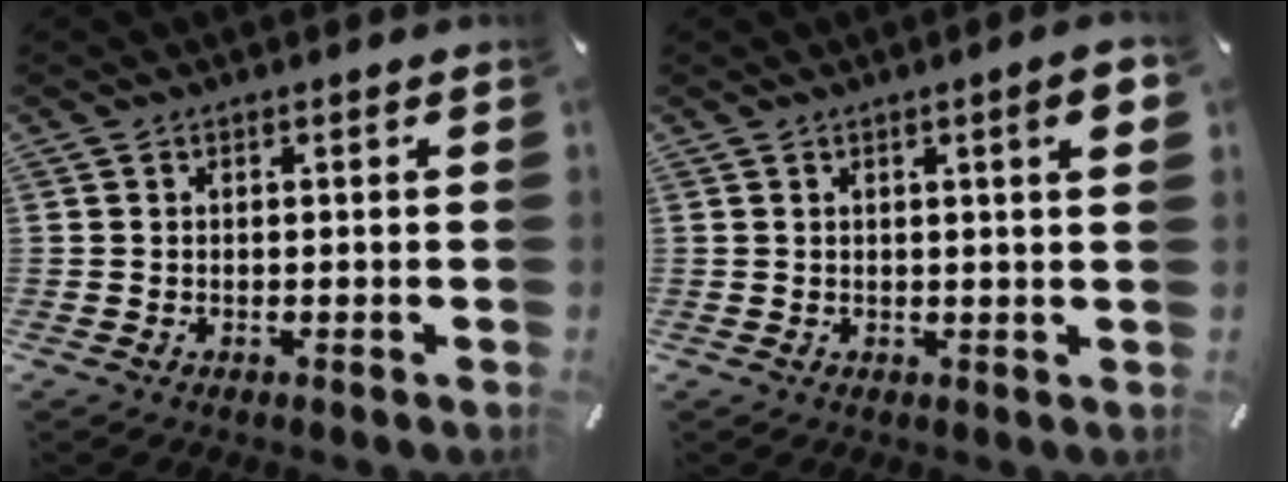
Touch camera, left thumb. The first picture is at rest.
{"total": 5.0, "force": [1.6, 0.6, 4.8], "torque": [-0.074, -0.003, 0.020]}